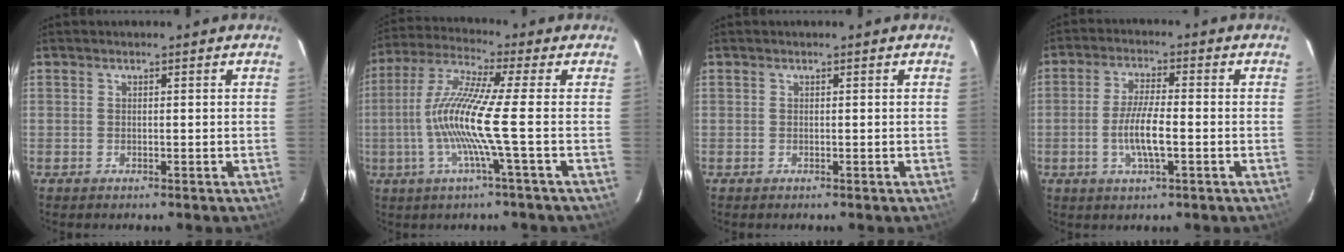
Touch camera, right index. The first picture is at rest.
{"total": 11.4, "force": [-2.4, -1.6, 11.0], "torque": [-0.220, -0.002, -0.047]}
{"total": 0.0}
{"total": 7.2, "force": [-1.8, 1.5, 6.8], "torque": [-0.135, -0.002, -0.036]}